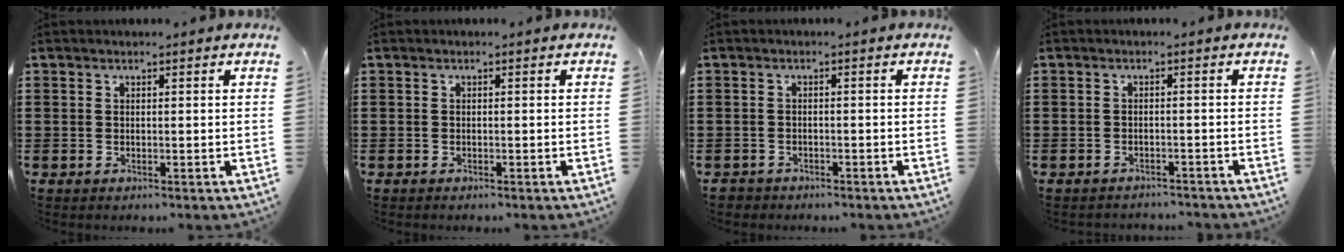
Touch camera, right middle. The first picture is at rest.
{"total": 0.0}
{"total": 1.1, "force": [-1.0, 0.4, -0.1], "torque": [-0.002, 0.003, -0.024]}
{"total": 1.5, "force": [-1.4, 0.2, -0.2], "torque": [-0.001, 0.003, -0.033]}